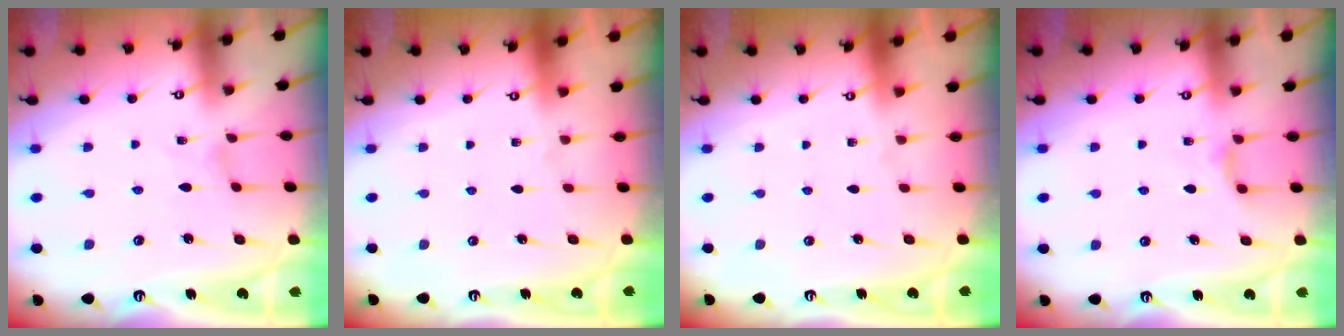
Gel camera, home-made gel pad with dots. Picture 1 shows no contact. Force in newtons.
{"total": 0.0}
{"total": 0.0}
{"total": 3.5, "press": 3.4, "slide": 0.5}